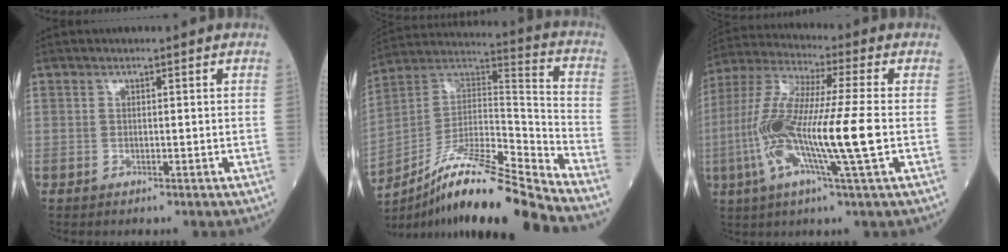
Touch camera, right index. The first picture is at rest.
{"total": 19.8, "force": [-15.8, 0.1, 11.9], "torque": [-0.230, 0.010, -0.285]}
{"total": 16.6, "force": [-3.0, 0.2, 16.3], "torque": [-0.334, -0.009, -0.069]}